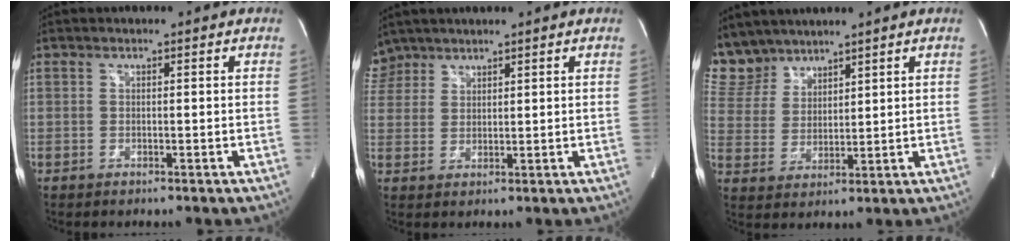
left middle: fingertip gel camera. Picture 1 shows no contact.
{"total": 4.7, "force": [4.0, 2.6, -0.3], "torque": [0.009, 0.011, 0.081]}
{"total": 8.3, "force": [7.6, 3.5, 0.5], "torque": [-0.021, 0.015, 0.168]}